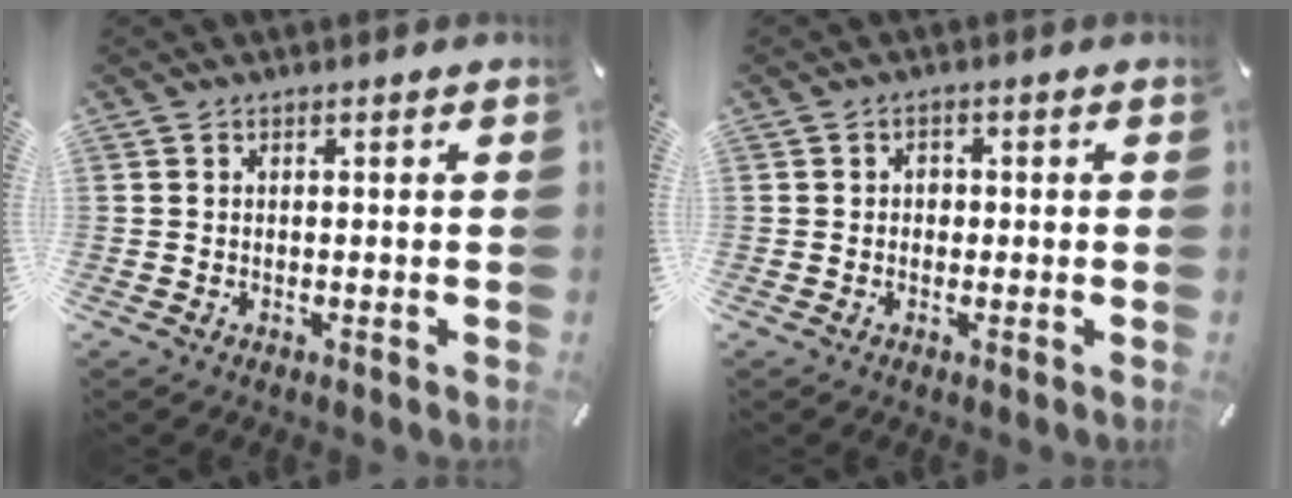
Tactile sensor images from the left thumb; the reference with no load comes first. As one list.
[{"total": 1.6, "force": [-0.4, 1.5, 0.6], "torque": [-0.006, 0.004, -0.013]}]